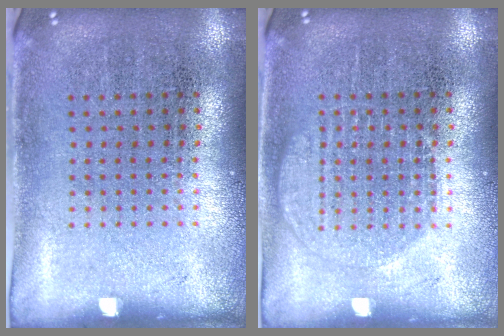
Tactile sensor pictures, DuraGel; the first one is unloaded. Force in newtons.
{"total": 1.9, "press": 1.8, "slide": 0.4}